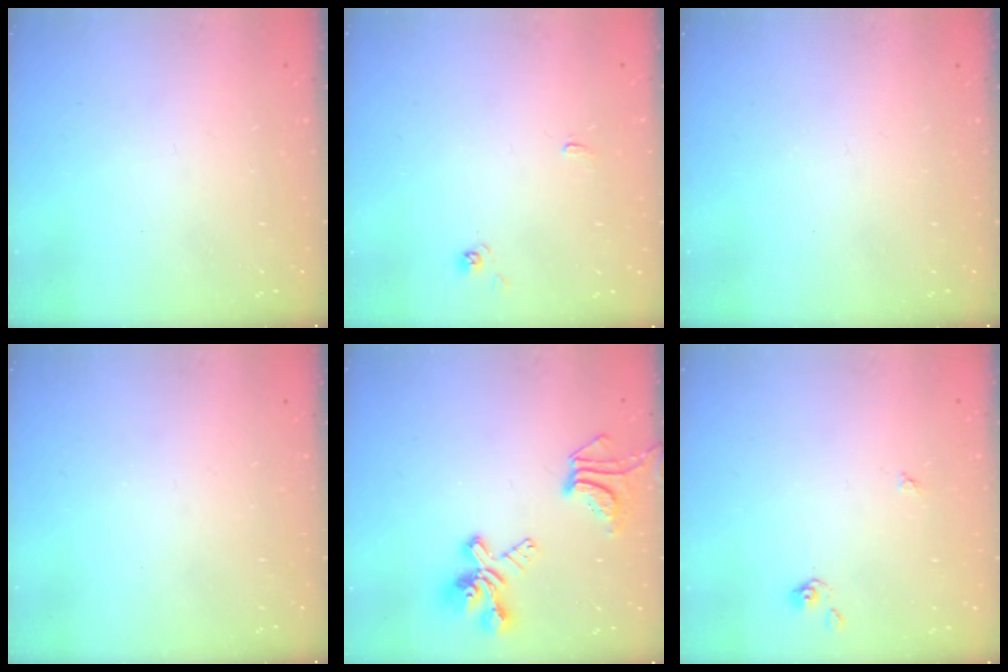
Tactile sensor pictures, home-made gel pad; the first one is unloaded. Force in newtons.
{"total": 1.2, "press": 1.2, "slide": 0.3}
{"total": 0.0}
{"total": 0.0}
{"total": 5.9, "press": 5.7, "slide": 1.7}
{"total": 2.9, "press": 2.9, "slide": 0.4}